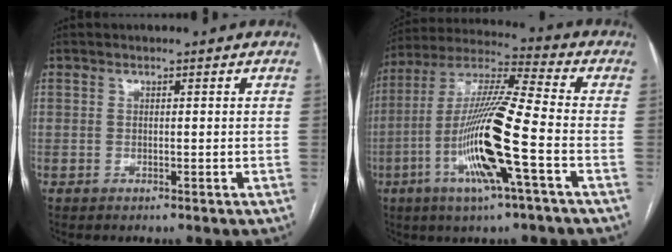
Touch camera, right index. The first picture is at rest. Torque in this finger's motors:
{"motor_torque": [2.08, -0.02, 0.50, 0.21]}